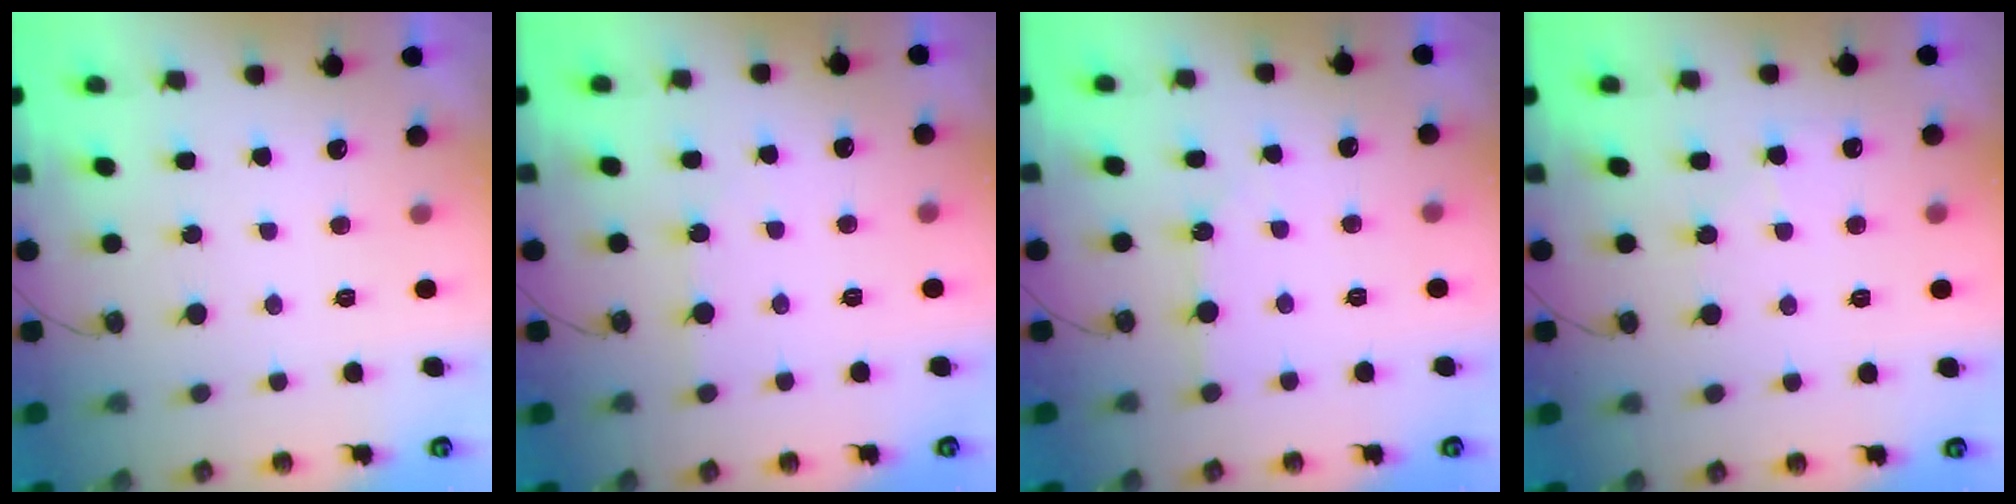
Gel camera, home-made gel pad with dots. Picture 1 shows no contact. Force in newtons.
{"total": 2.7, "press": 2.7, "slide": 0.5}
{"total": 2.1, "press": 2.1, "slide": 0.4}
{"total": 4.8, "press": 4.7, "slide": 0.7}